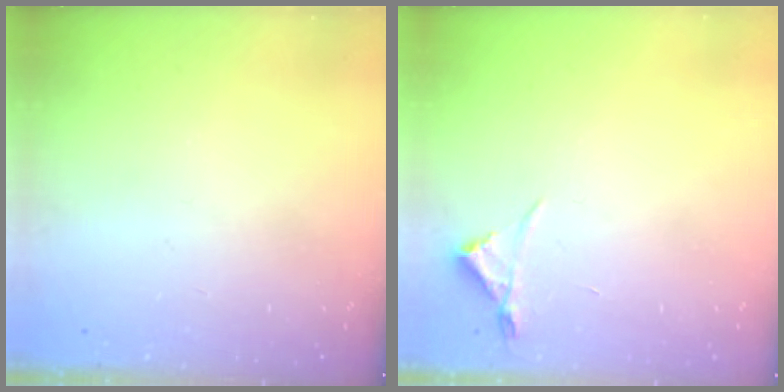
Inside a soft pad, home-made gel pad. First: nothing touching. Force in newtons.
{"total": 3.0, "press": 2.9, "slide": 0.5}